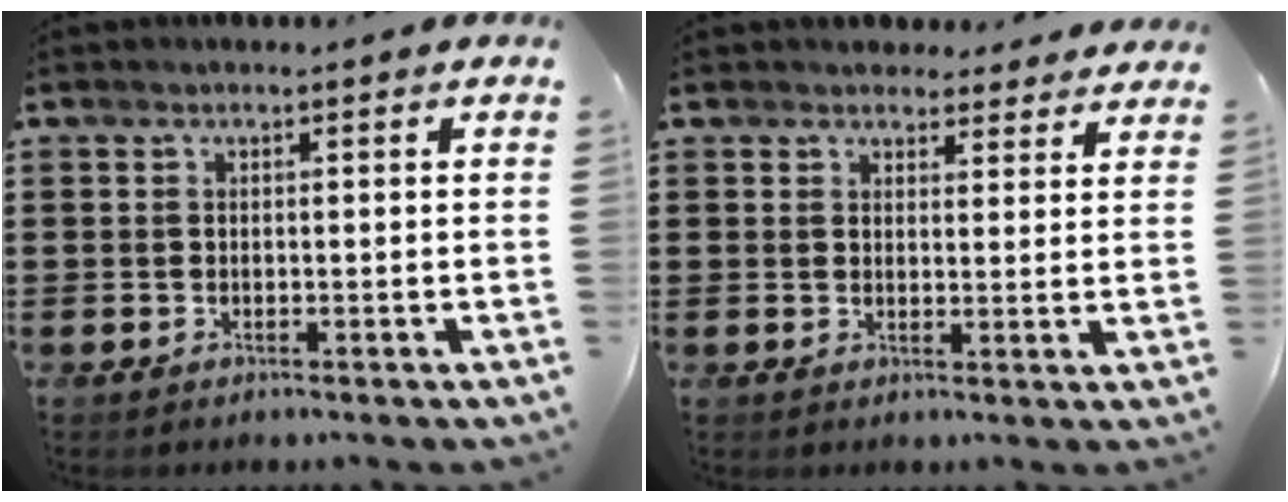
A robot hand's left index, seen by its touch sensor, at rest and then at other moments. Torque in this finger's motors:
{"motor_torque": [1.27, -0.87, 0.35, 0.06]}